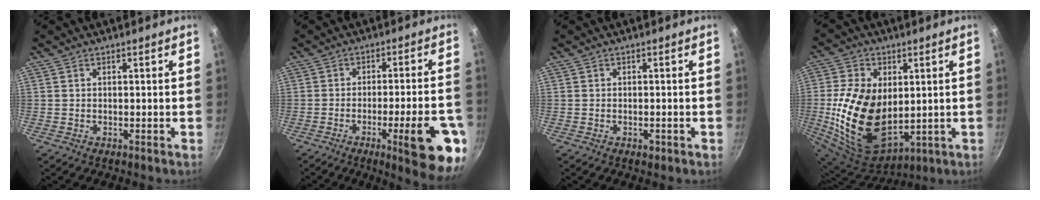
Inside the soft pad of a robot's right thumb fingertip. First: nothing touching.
{"total": 15.1, "force": [-6.1, 3.0, 13.5], "torque": [-0.156, 0.022, -0.078]}
{"total": 1.3, "force": [-0.6, 0.8, 0.9], "torque": [-0.014, 0.003, -0.006]}
{"total": 20.2, "force": [0.5, 13.2, 15.2], "torque": [-0.275, -0.015, 0.029]}